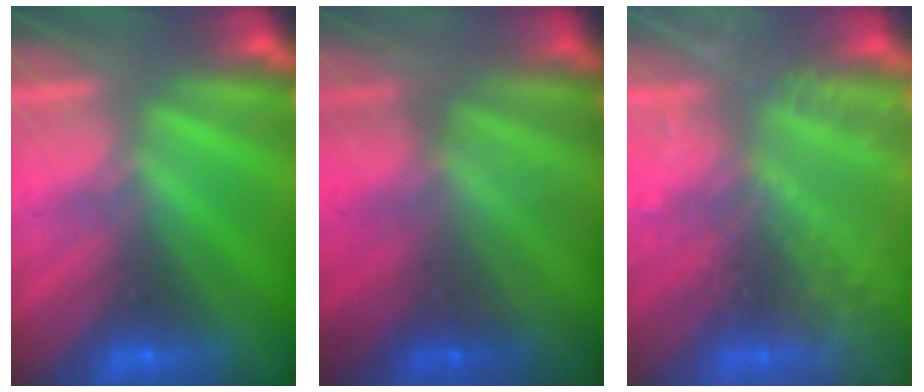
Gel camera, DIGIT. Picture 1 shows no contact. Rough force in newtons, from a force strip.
{"total": 2.3}
{"total": 6.0}